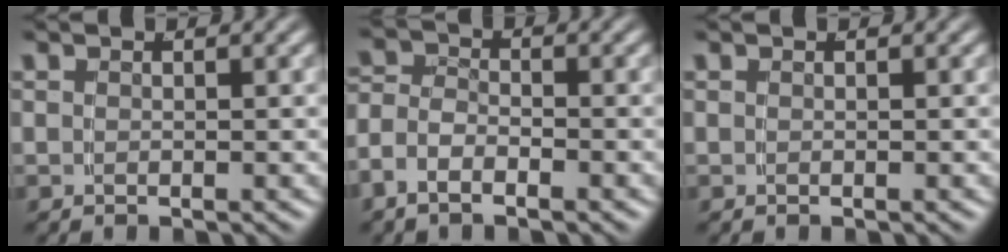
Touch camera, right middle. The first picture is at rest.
{"total": 3.5, "force": [-1.6, 2.4, 2.0], "torque": [-0.052, -0.014, -0.028]}
{"total": 0.0}